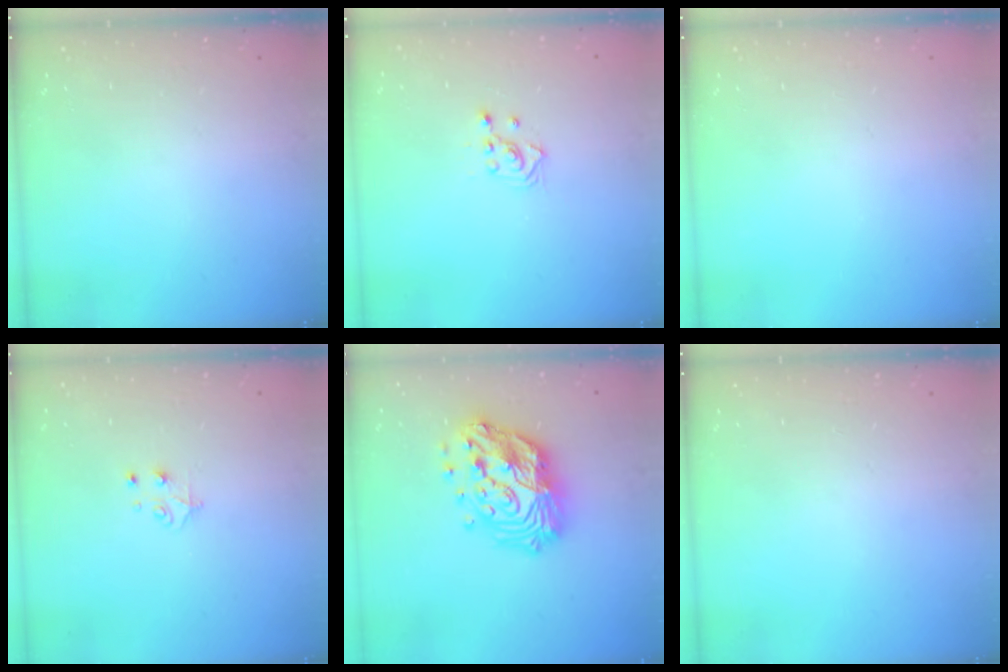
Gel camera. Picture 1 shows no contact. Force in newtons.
{"total": 2.6, "press": 2.4, "slide": 1.0}
{"total": 0.0}
{"total": 4.4, "press": 4.4, "slide": 0.4}
{"total": 20.7, "press": 20.7, "slide": 1.9}
{"total": 0.0}